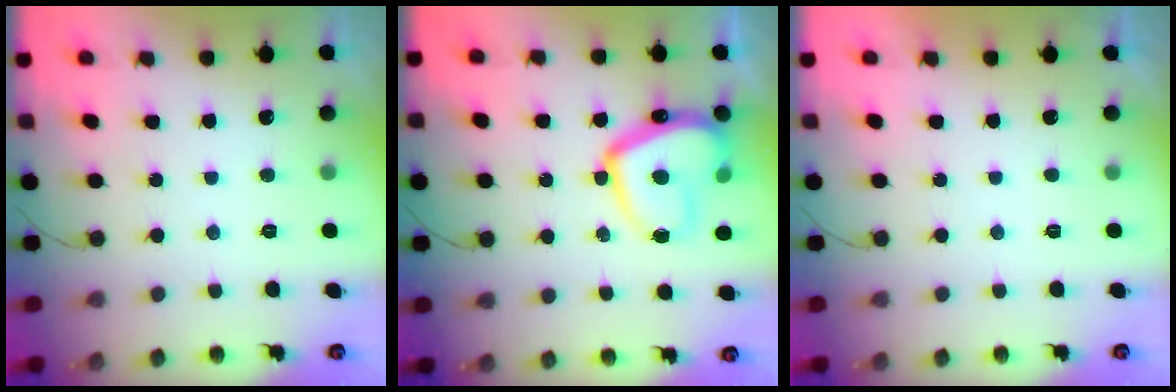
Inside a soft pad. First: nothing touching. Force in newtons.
{"total": 16.1, "press": 16.0, "slide": 1.6}
{"total": 2.3, "press": 2.3, "slide": 0.4}